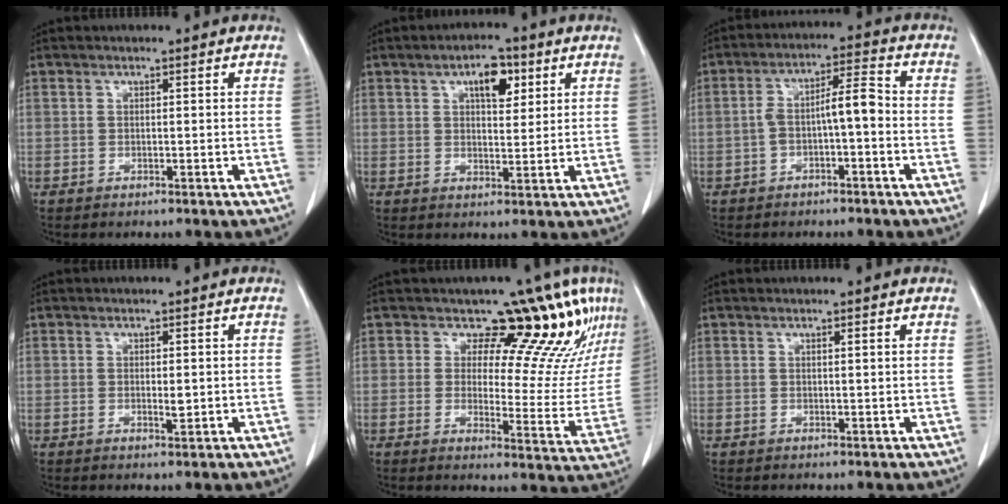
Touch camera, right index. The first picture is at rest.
{"total": 5.7, "force": [2.7, 2.4, 4.4], "torque": [-0.071, 0.007, 0.041]}
{"total": 6.1, "force": [-1.3, 1.4, 5.8], "torque": [-0.106, 0.029, -0.022]}
{"total": 1.4, "force": [-0.1, 0.4, 1.3], "torque": [-0.022, -0.003, 0.000]}
{"total": 14.4, "force": [10.6, 4.8, 8.5], "torque": [-0.085, -0.039, 0.107]}
{"total": 1.0, "force": [0.6, -0.1, 0.8], "torque": [-0.014, 0.001, 0.009]}